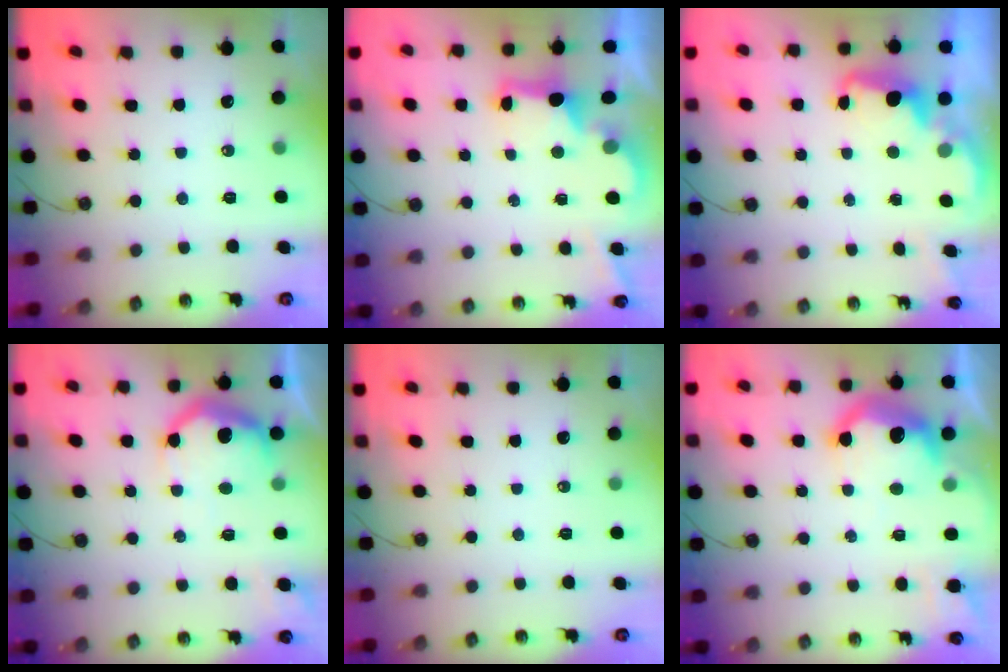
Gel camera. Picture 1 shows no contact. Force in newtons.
{"total": 2.7, "press": 2.6, "slide": 0.9}
{"total": 2.4, "press": 2.4, "slide": 0.5}
{"total": 14.5, "press": 14.5, "slide": 1.3}
{"total": 0.0}
{"total": 14.9, "press": 14.9, "slide": 1.1}